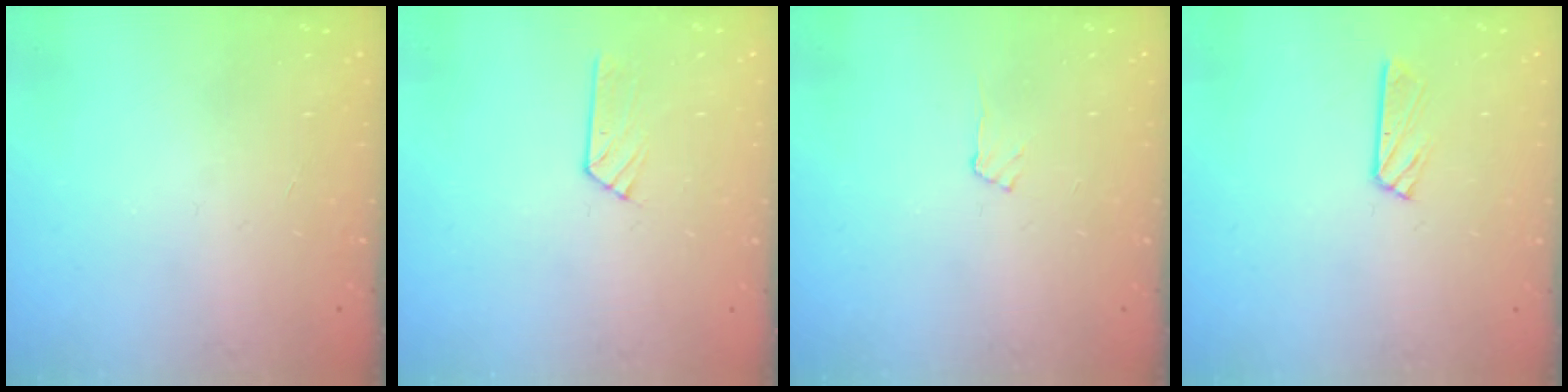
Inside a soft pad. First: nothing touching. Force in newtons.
{"total": 3.9, "press": 3.9, "slide": 0.5}
{"total": 5.1, "press": 5.1, "slide": 0.5}
{"total": 4.6, "press": 4.5, "slide": 0.5}